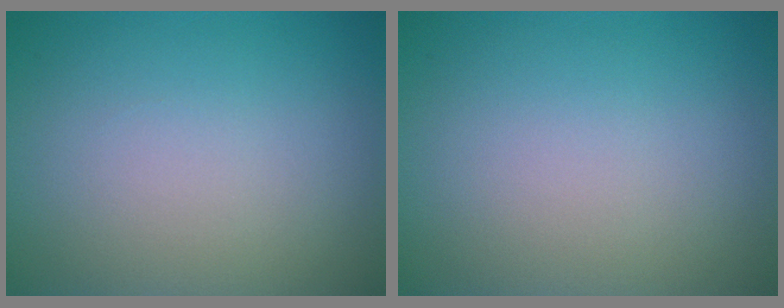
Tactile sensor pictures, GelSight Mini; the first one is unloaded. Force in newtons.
{"total": 0.0}